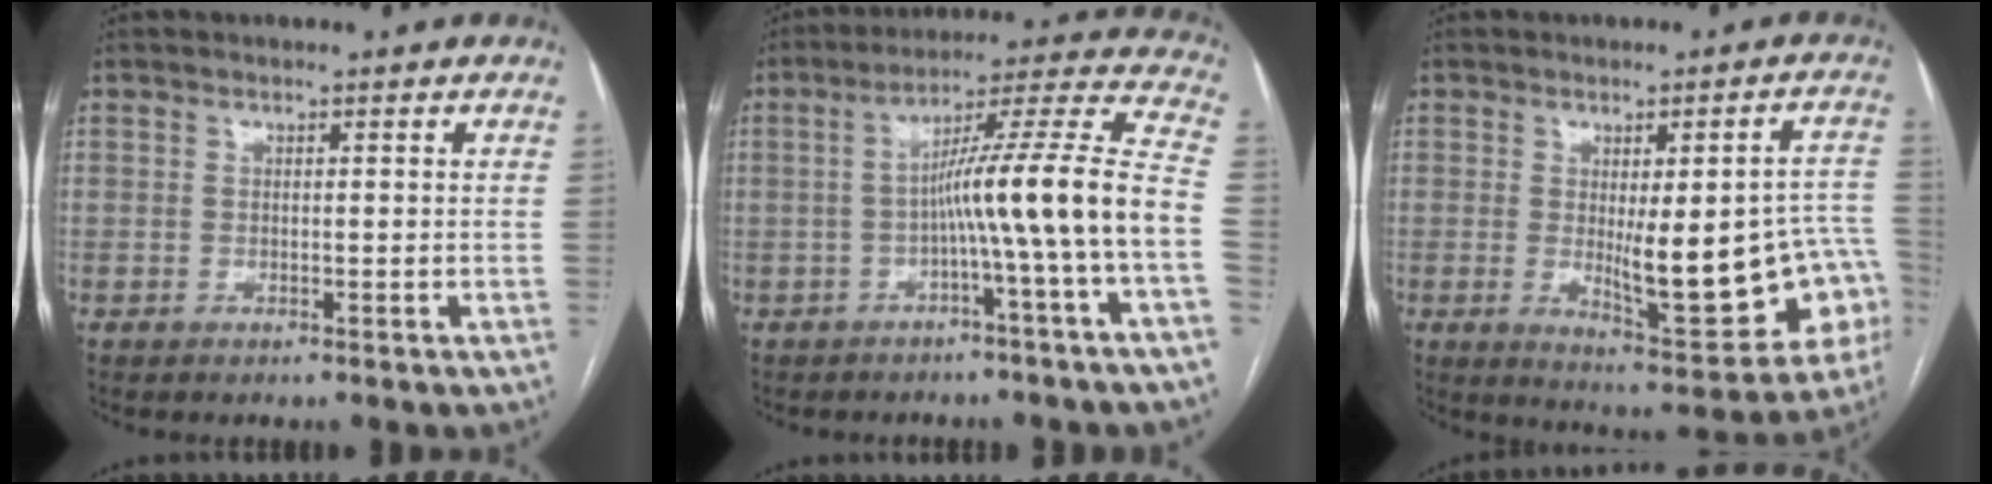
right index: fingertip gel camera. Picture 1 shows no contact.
{"total": 14.1, "force": [-3.4, -2.2, 13.5], "torque": [-0.193, 0.027, -0.059]}
{"total": 17.1, "force": [-2.8, 4.7, 16.2], "torque": [-0.157, 0.011, -0.015]}